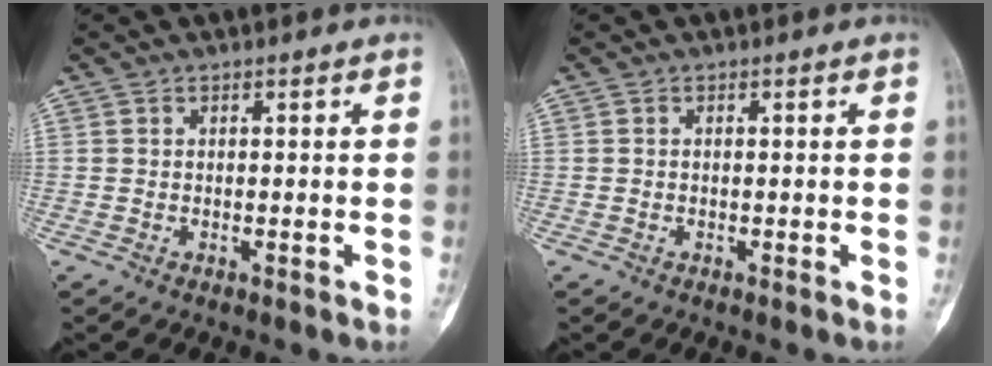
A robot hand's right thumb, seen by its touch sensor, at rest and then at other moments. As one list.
[{"total": 0.0}]